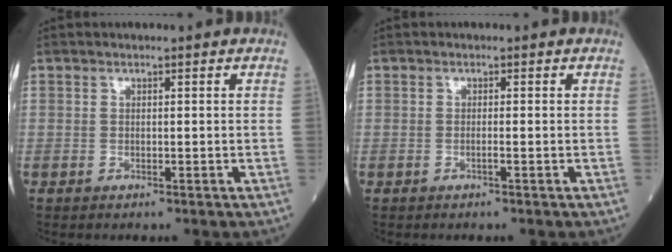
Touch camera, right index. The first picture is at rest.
{"total": 0.6, "force": [-0.4, -0.1, 0.5], "torque": [-0.004, 0.002, -0.008]}